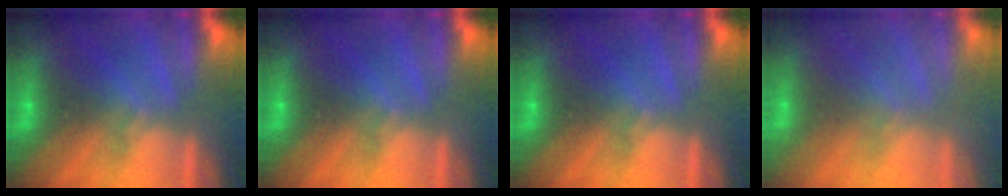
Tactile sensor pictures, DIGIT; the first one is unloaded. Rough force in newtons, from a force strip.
{"total": 0.0}
{"total": 0.0}
{"total": 2.5}